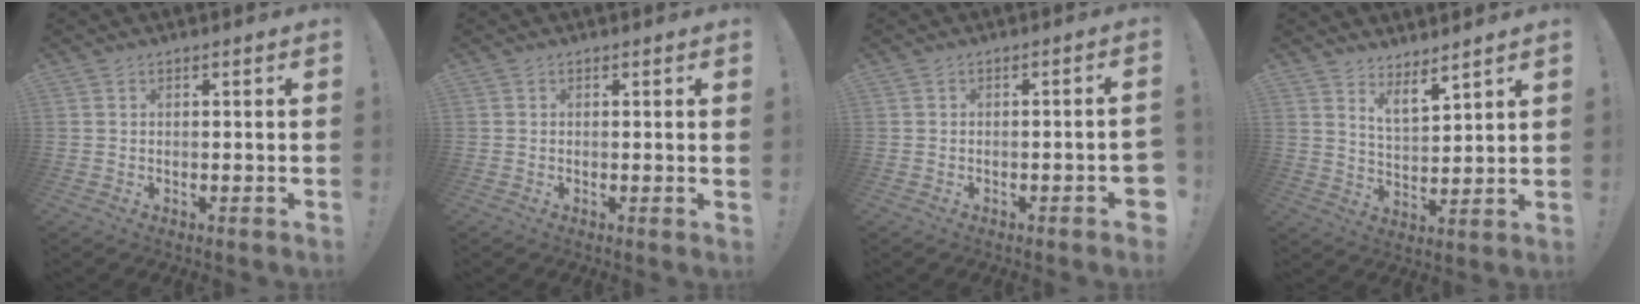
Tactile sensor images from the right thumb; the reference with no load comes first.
{"total": 1.0, "force": [0.4, -0.5, 0.8], "torque": [-0.014, -0.002, 0.006]}
{"total": 2.8, "force": [-1.4, 0.0, 2.4], "torque": [-0.041, 0.001, -0.020]}
{"total": 6.5, "force": [5.7, 1.5, 2.5], "torque": [-0.053, -0.038, 0.106]}